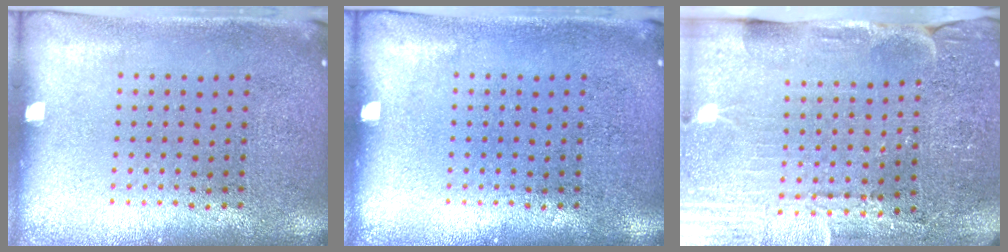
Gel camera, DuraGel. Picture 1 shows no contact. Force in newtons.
{"total": 0.0}
{"total": 3.7, "press": 3.7, "slide": 0.3}